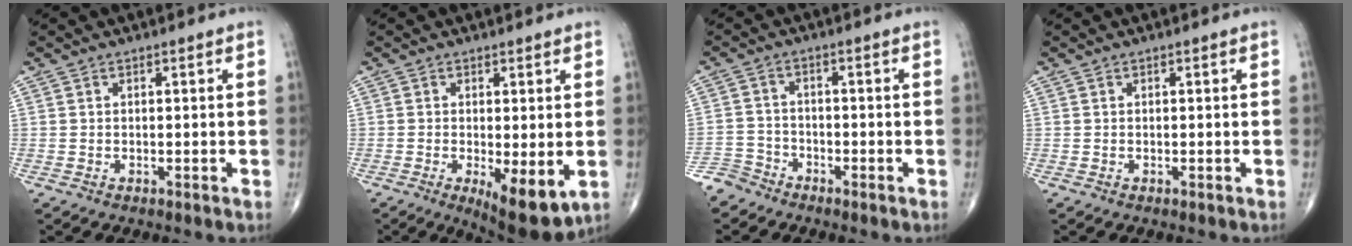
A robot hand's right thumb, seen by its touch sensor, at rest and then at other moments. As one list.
[{"total": 8.7, "force": [-2.0, 2.9, 8.0], "torque": [-0.116, -0.024, -0.024]}, {"total": 4.5, "force": [-3.9, 2.1, -0.1], "torque": [0.010, 0.012, -0.088]}, {"total": 0.0}]